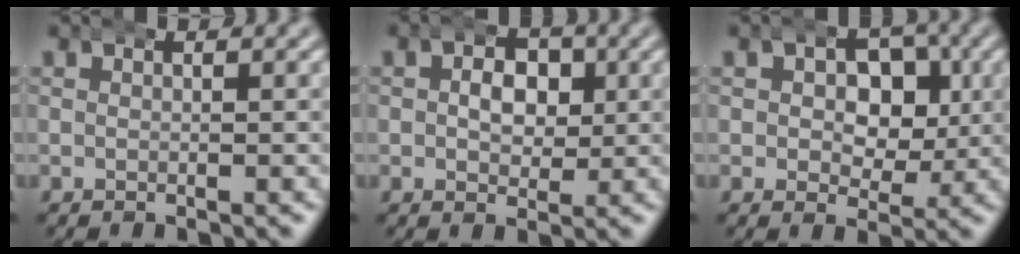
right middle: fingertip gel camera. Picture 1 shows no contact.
{"total": 3.5, "force": [0.3, 2.5, 2.5], "torque": [-0.029, -0.005, 0.005]}
{"total": 3.9, "force": [0.5, 3.1, 2.4], "torque": [-0.025, -0.014, 0.008]}